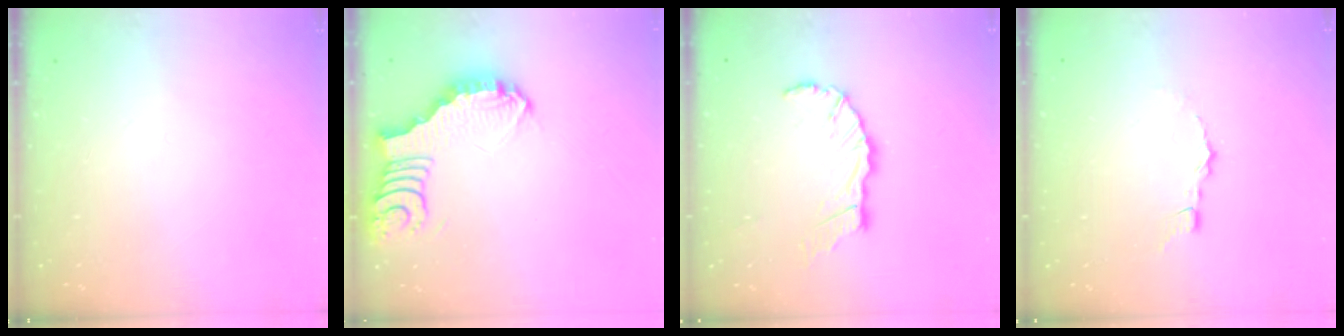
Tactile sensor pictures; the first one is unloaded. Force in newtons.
{"total": 4.0, "press": 4.0, "slide": 0.3}
{"total": 9.6, "press": 9.5, "slide": 1.5}
{"total": 2.5, "press": 2.5, "slide": 0.2}